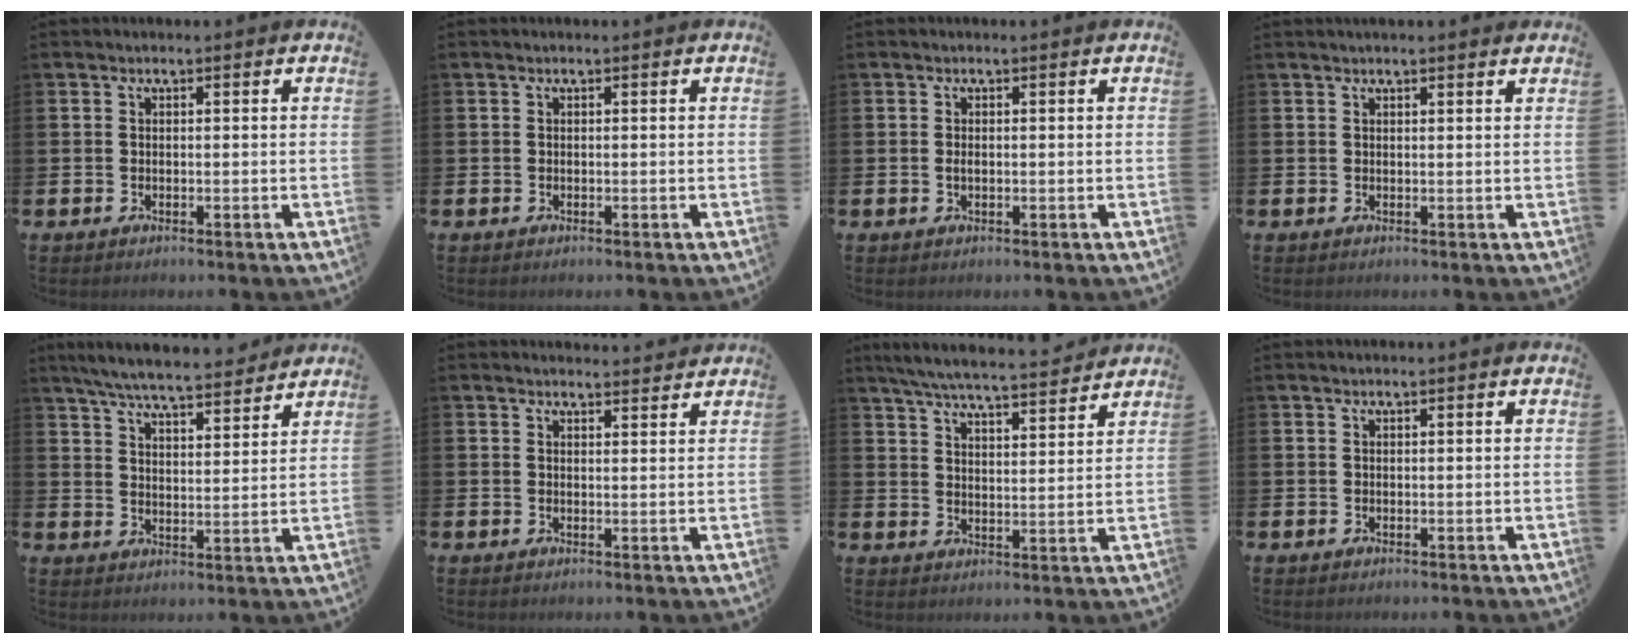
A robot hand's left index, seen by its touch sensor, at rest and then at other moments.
{"total": 0.0}
{"total": 0.6, "force": [0.0, 0.3, 0.5], "torque": [-0.016, 0.003, -0.001]}
{"total": 1.2, "force": [1.1, -0.1, 0.4], "torque": [-0.002, -0.005, 0.019]}
{"total": 6.7, "force": [6.4, 0.7, 1.9], "torque": [-0.053, -0.041, 0.111]}
{"total": 2.2, "force": [2.2, 0.3, -0.1], "torque": [0.009, -0.015, 0.038]}
{"total": 6.5, "force": [6.2, 0.4, 2.0], "torque": [-0.054, -0.041, 0.106]}
{"total": 0.0}